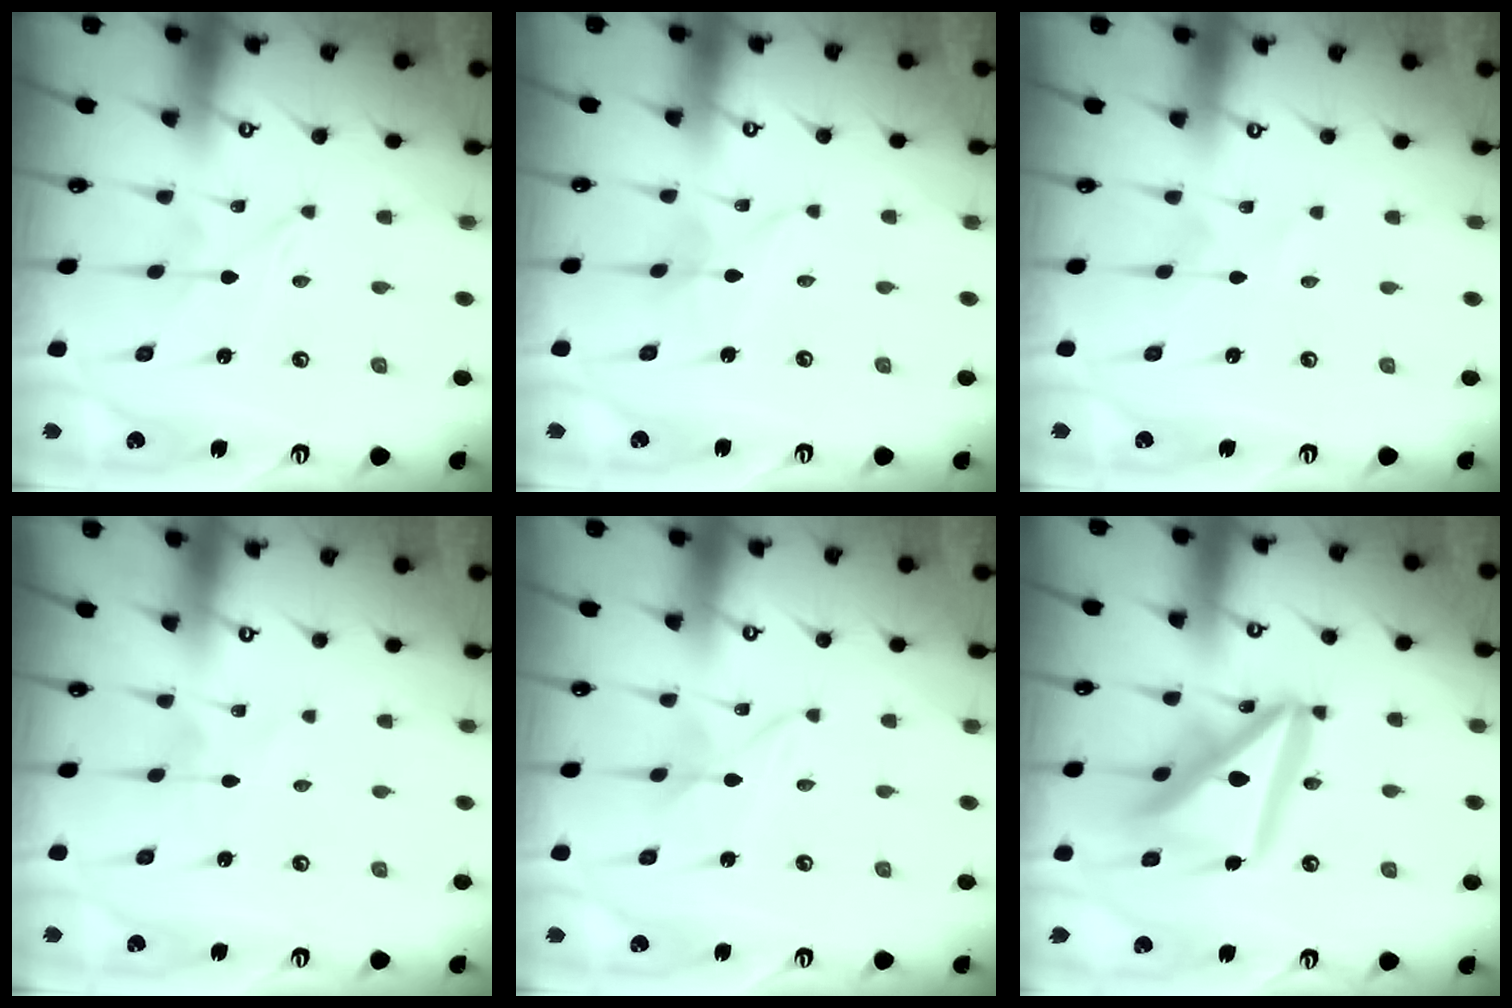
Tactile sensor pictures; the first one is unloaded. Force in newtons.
{"total": 2.4, "press": 2.4, "slide": 0.2}
{"total": 0.0}
{"total": 2.4, "press": 2.4, "slide": 0.3}
{"total": 2.3, "press": 2.3, "slide": 0.2}
{"total": 21.0, "press": 20.8, "slide": 2.5}